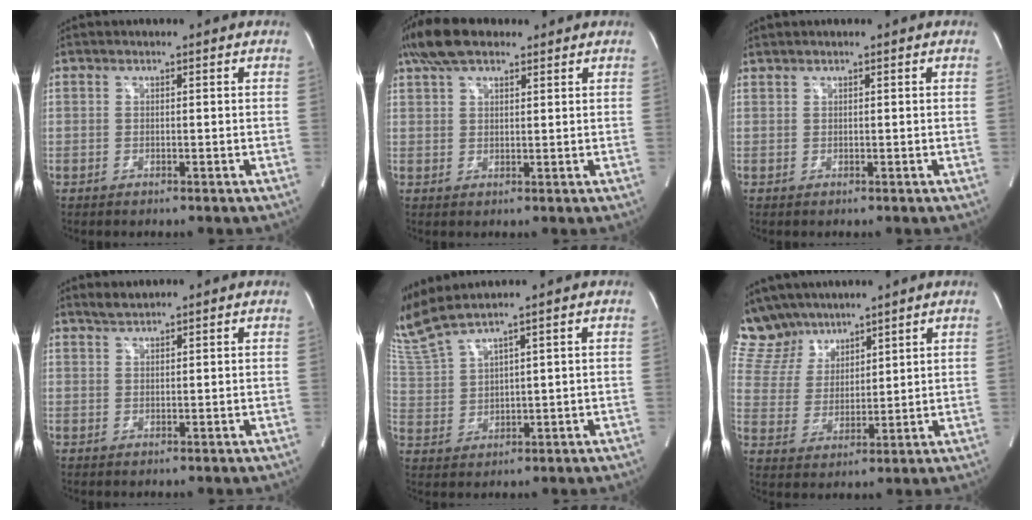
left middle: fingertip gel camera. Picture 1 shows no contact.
{"total": 7.3, "force": [5.4, 2.8, 4.1], "torque": [-0.089, 0.026, 0.101]}
{"total": 0.5, "force": [0.5, 0.0, 0.1], "torque": [-0.008, 0.007, 0.016]}
{"total": 2.3, "force": [2.2, 0.1, 0.9], "torque": [-0.023, 0.006, 0.043]}
{"total": 7.2, "force": [6.2, -1.4, 3.3], "torque": [-0.089, 0.005, 0.141]}
{"total": 10.3, "force": [9.0, 4.8, 1.6], "torque": [-0.044, 0.021, 0.188]}